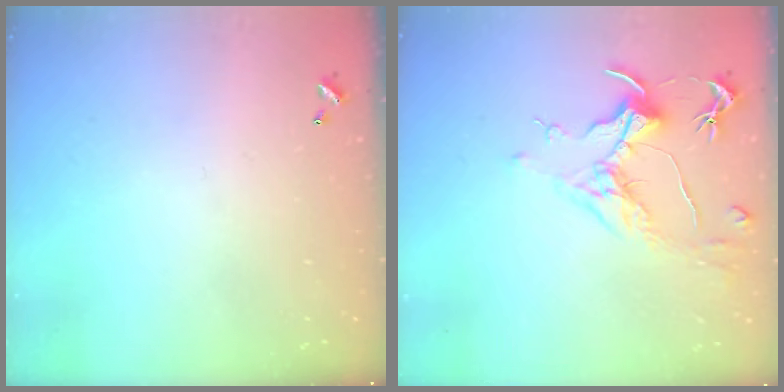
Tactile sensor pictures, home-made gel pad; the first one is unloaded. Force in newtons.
{"total": 1.8, "press": 1.6, "slide": 0.9}